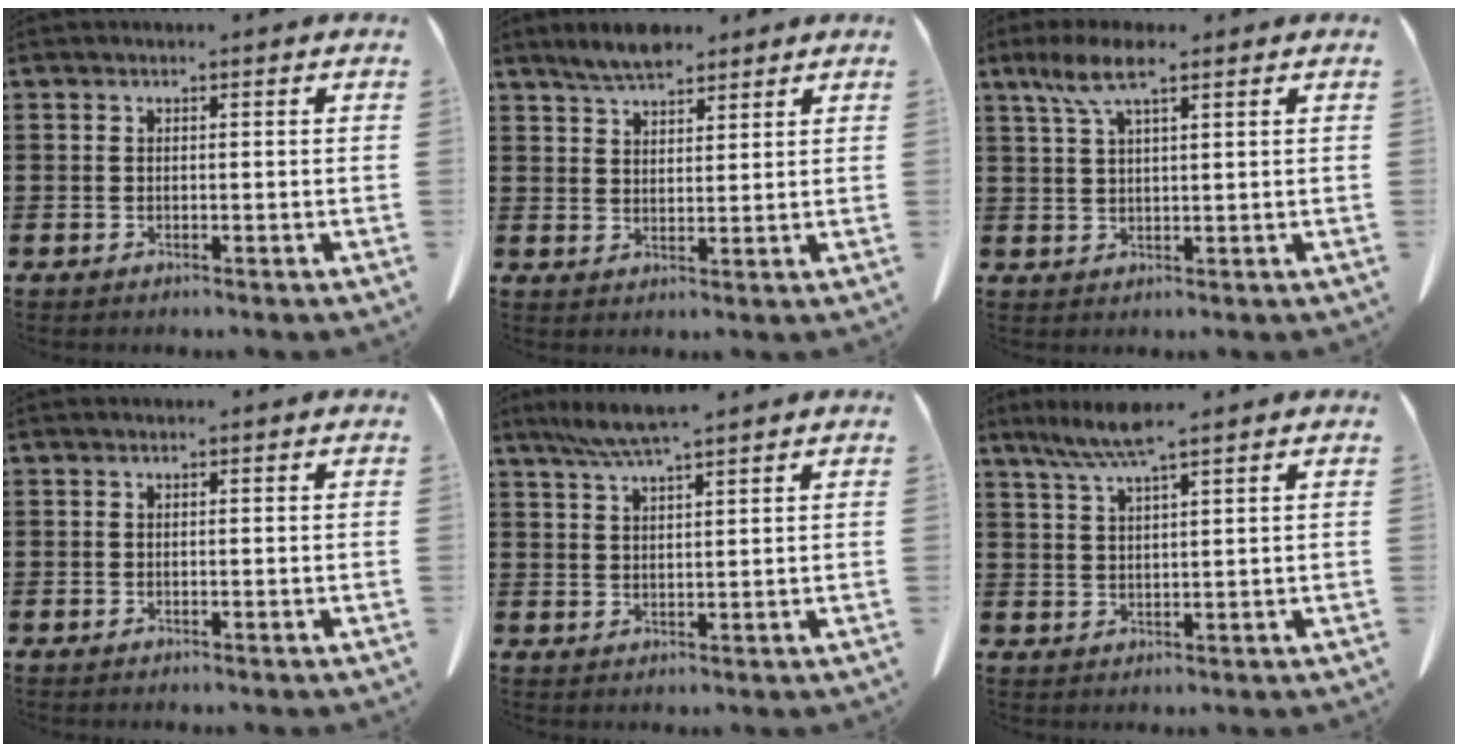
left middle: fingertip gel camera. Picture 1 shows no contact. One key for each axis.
{"total": 4.4, "fx": 4.0, "fy": 1.2, "fz": 1.4, "tx": -0.039, "ty": -0.006, "tz": 0.075}
{"total": 6.3, "fx": 3.5, "fy": 1.4, "fz": 5.0, "tx": -0.104, "ty": 0.007, "tz": 0.062}
{"total": 0.0}
{"total": 4.8, "fx": 3.9, "fy": -0.1, "fz": 2.7, "tx": -0.064, "ty": -0.005, "tz": 0.070}
{"total": 5.5, "fx": 4.0, "fy": 0.2, "fz": 3.7, "tx": -0.082, "ty": -0.007, "tz": 0.071}